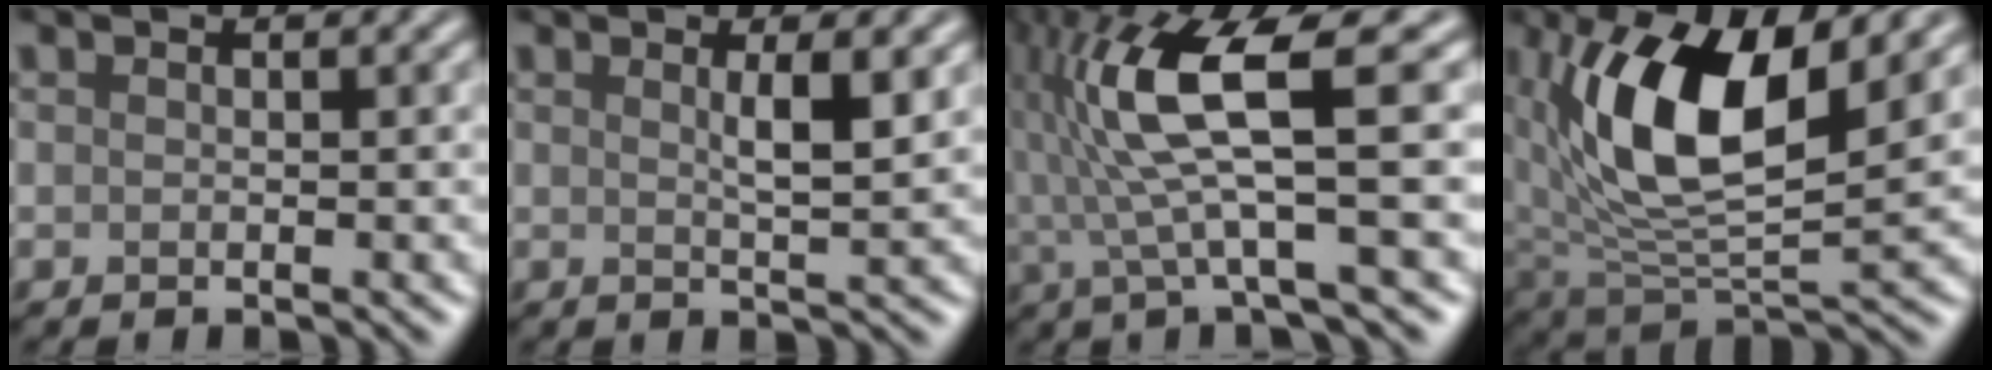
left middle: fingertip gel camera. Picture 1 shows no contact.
{"total": 2.4, "force": [0.9, 0.5, 2.2], "torque": [-0.031, -0.001, 0.012]}
{"total": 8.3, "force": [0.7, 1.4, 8.2], "torque": [-0.168, 0.012, 0.013]}
{"total": 11.2, "force": [3.5, 5.2, 9.3], "torque": [-0.178, -0.004, 0.061]}